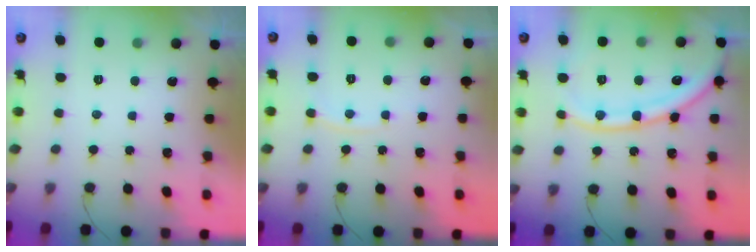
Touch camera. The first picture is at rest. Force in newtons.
{"total": 4.1, "press": 4.0, "slide": 0.5}
{"total": 15.9, "press": 15.8, "slide": 2.0}